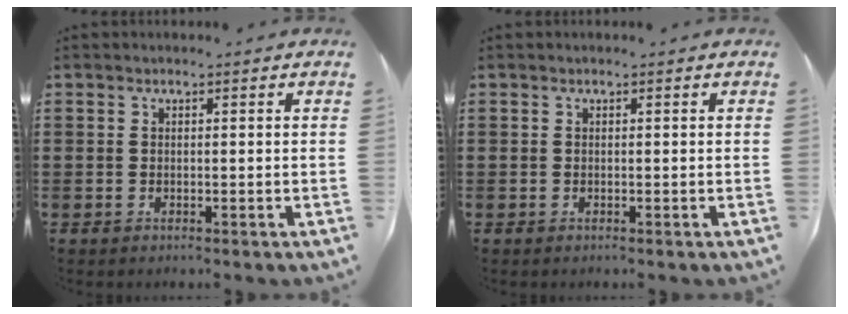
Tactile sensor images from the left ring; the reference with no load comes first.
{"total": 0.0}